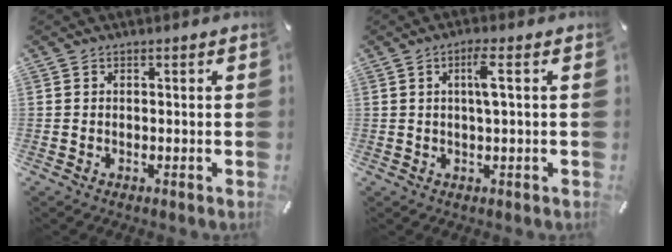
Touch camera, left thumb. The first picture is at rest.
{"total": 4.6, "force": [1.0, 0.6, 4.5], "torque": [-0.081, -0.002, 0.011]}